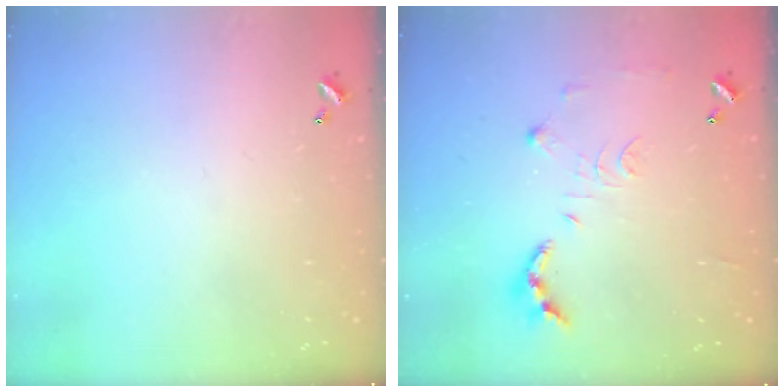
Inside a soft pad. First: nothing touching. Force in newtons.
{"total": 10.2, "press": 10.1, "slide": 0.9}